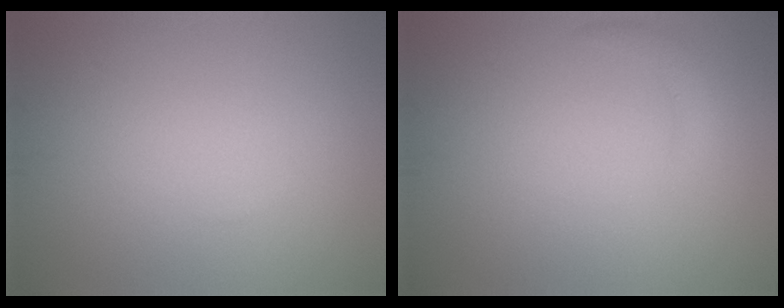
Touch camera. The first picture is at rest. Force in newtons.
{"total": 1.2, "press": 1.2, "slide": 0.2}